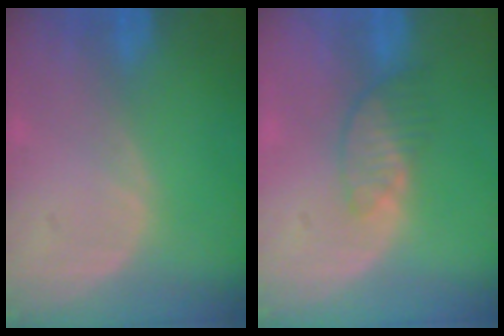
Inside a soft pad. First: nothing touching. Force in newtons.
{"total": 3.6, "press": 3.5, "slide": 1.1}